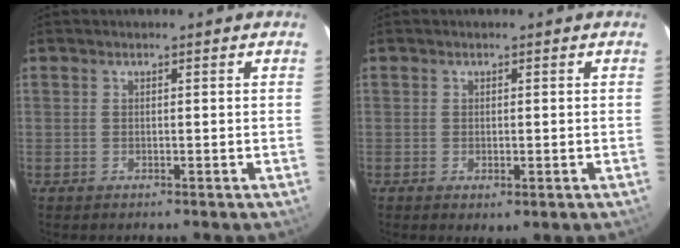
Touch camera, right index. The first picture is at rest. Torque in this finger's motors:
{"motor_torque": [0.78, -0.60, 0.33, 0.02]}